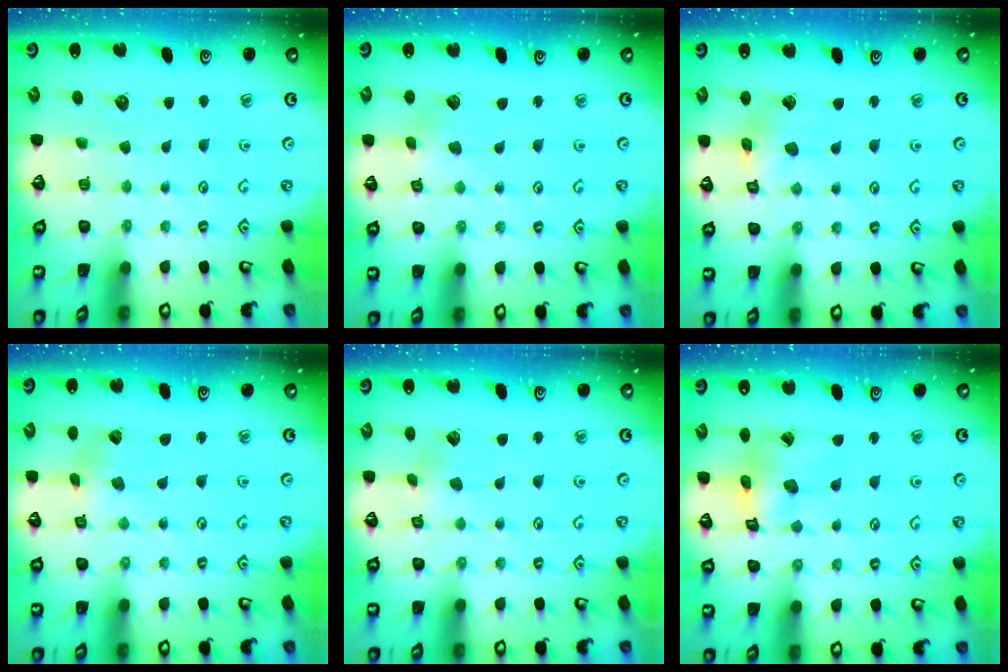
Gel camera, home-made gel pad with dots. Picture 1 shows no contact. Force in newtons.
{"total": 2.9, "press": 2.8, "slide": 0.7}
{"total": 5.8, "press": 5.8, "slide": 0.5}
{"total": 1.4, "press": 1.4, "slide": 0.1}
{"total": 2.5, "press": 2.4, "slide": 0.7}
{"total": 12.0, "press": 11.9, "slide": 1.5}